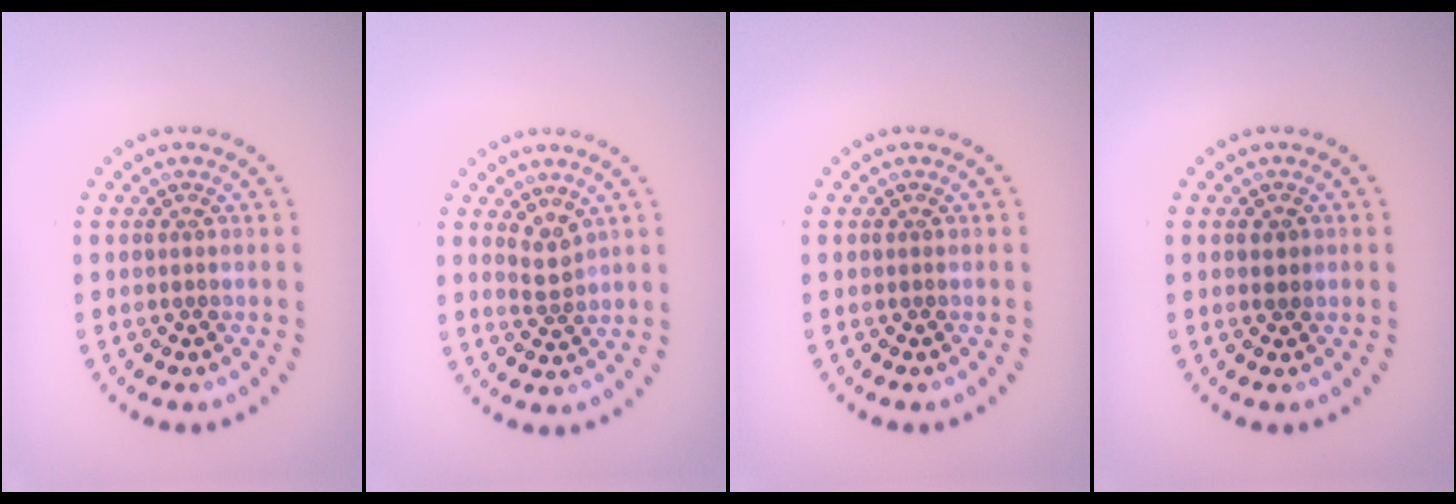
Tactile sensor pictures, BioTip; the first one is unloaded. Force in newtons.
{"total": 1.7, "press": 1.3, "slide": 1.1}
{"total": 0.0}
{"total": 1.0, "press": 1.0, "slide": 0.1}